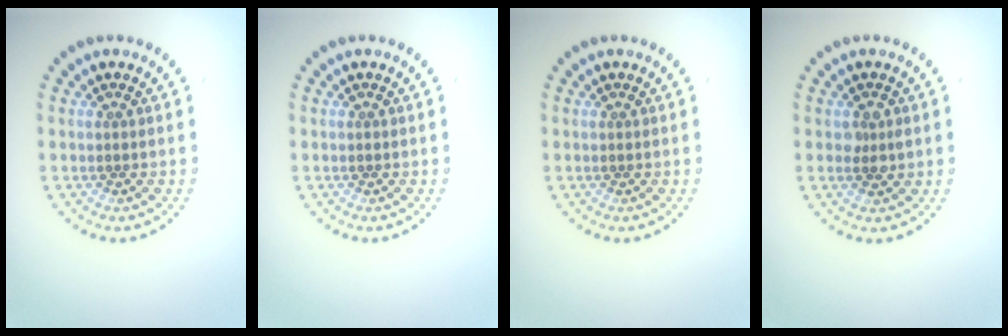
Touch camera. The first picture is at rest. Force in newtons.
{"total": 0.0}
{"total": 0.0}
{"total": 1.4, "press": 1.4, "slide": 0.2}